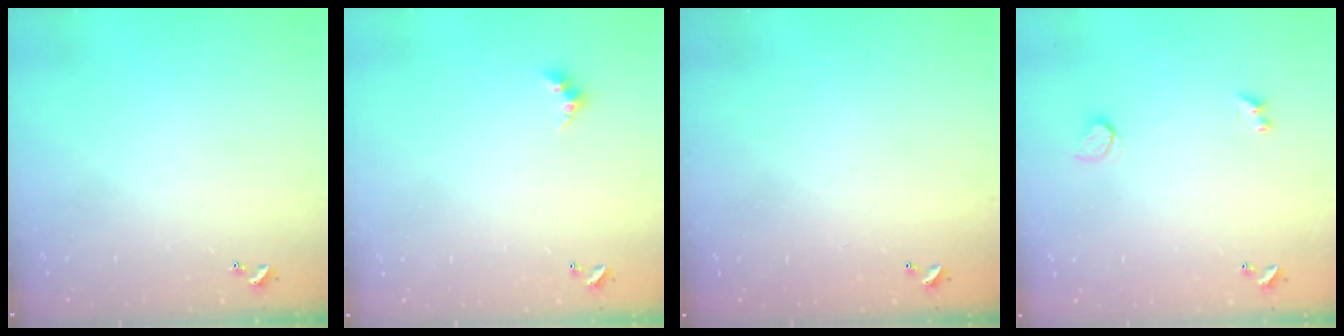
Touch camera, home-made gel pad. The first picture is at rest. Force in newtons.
{"total": 3.0, "press": 2.9, "slide": 0.5}
{"total": 2.8, "press": 2.8, "slide": 0.1}
{"total": 1.3, "press": 1.2, "slide": 0.4}